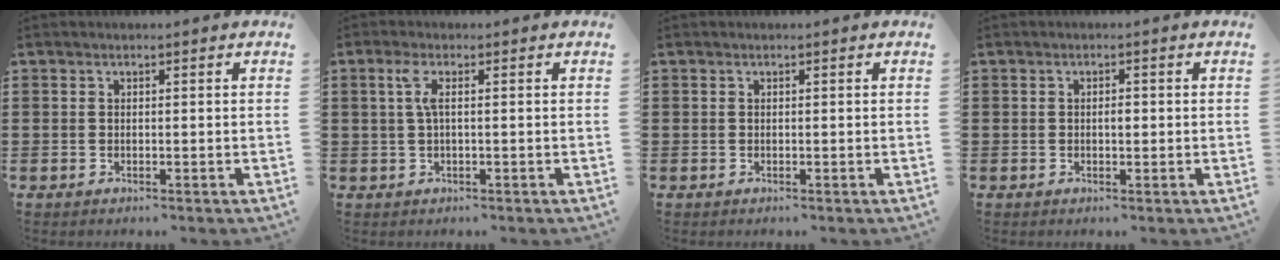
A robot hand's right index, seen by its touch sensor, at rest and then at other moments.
{"total": 2.7, "force": [0.4, 0.5, 2.7], "torque": [-0.063, 0.000, 0.003]}
{"total": 0.0}
{"total": 1.3, "force": [0.0, 0.6, 1.2], "torque": [-0.024, 0.002, -0.002]}